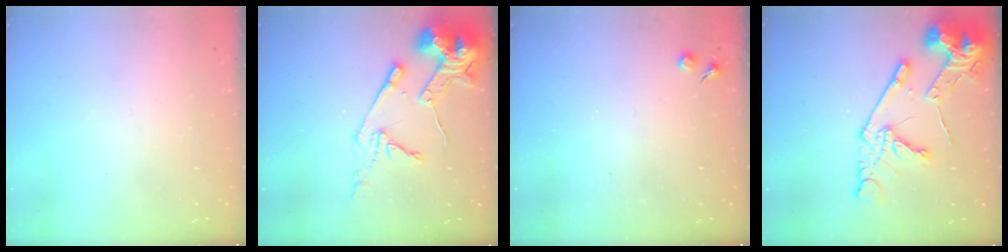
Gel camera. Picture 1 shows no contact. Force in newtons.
{"total": 14.6, "press": 14.5, "slide": 1.7}
{"total": 2.7, "press": 2.6, "slide": 0.4}
{"total": 17.1, "press": 17.0, "slide": 1.9}